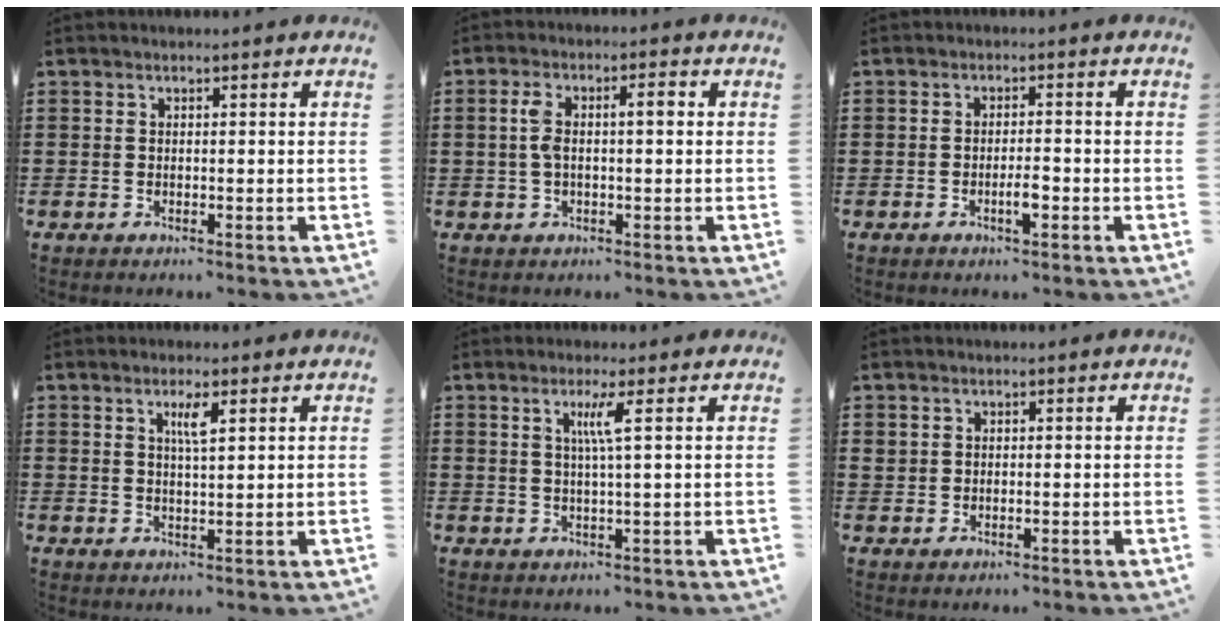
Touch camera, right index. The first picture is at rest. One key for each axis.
{"total": 4.4, "fx": 0.4, "fy": 1.5, "fz": 4.1, "tx": -0.086, "ty": 0.007, "tz": 0.000}
{"total": 2.9, "fx": -1.1, "fy": 0.7, "fz": 2.6, "tx": -0.045, "ty": 0.003, "tz": -0.020}
{"total": 2.8, "fx": 1.3, "fy": 0.5, "fz": 2.4, "tx": -0.042, "ty": 0.000, "tz": 0.019}
{"total": 3.4, "fx": 1.1, "fy": -0.5, "fz": 3.2, "tx": -0.064, "ty": -0.005, "tz": 0.013}
{"total": 0.6, "fx": 0.2, "fy": 0.4, "fz": 0.3, "tx": -0.008, "ty": 0.002, "tz": 0.003}